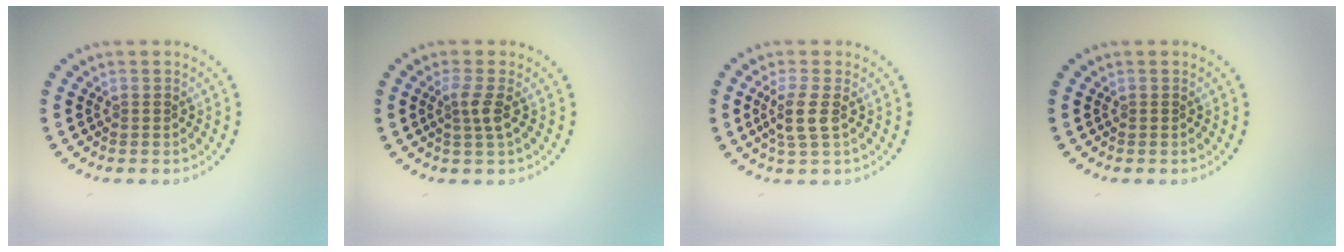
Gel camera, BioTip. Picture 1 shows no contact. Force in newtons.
{"total": 1.8, "press": 1.4, "slide": 1.2}
{"total": 2.4, "press": 2.1, "slide": 1.2}
{"total": 0.0}